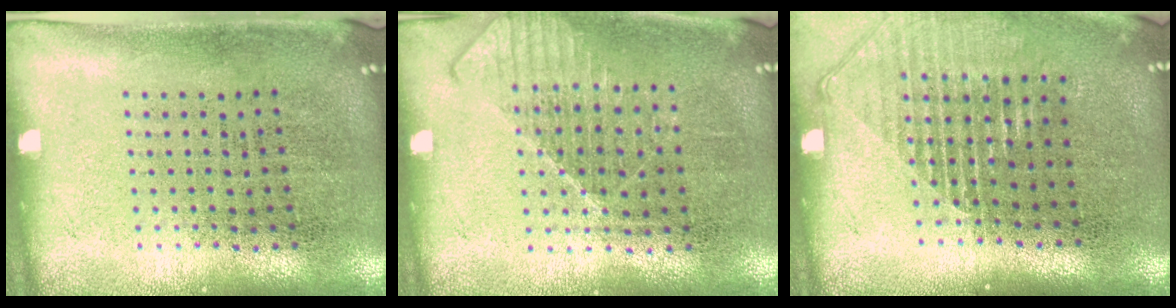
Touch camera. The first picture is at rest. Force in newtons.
{"total": 1.3, "press": 1.2, "slide": 0.4}
{"total": 1.3, "press": 1.2, "slide": 0.5}